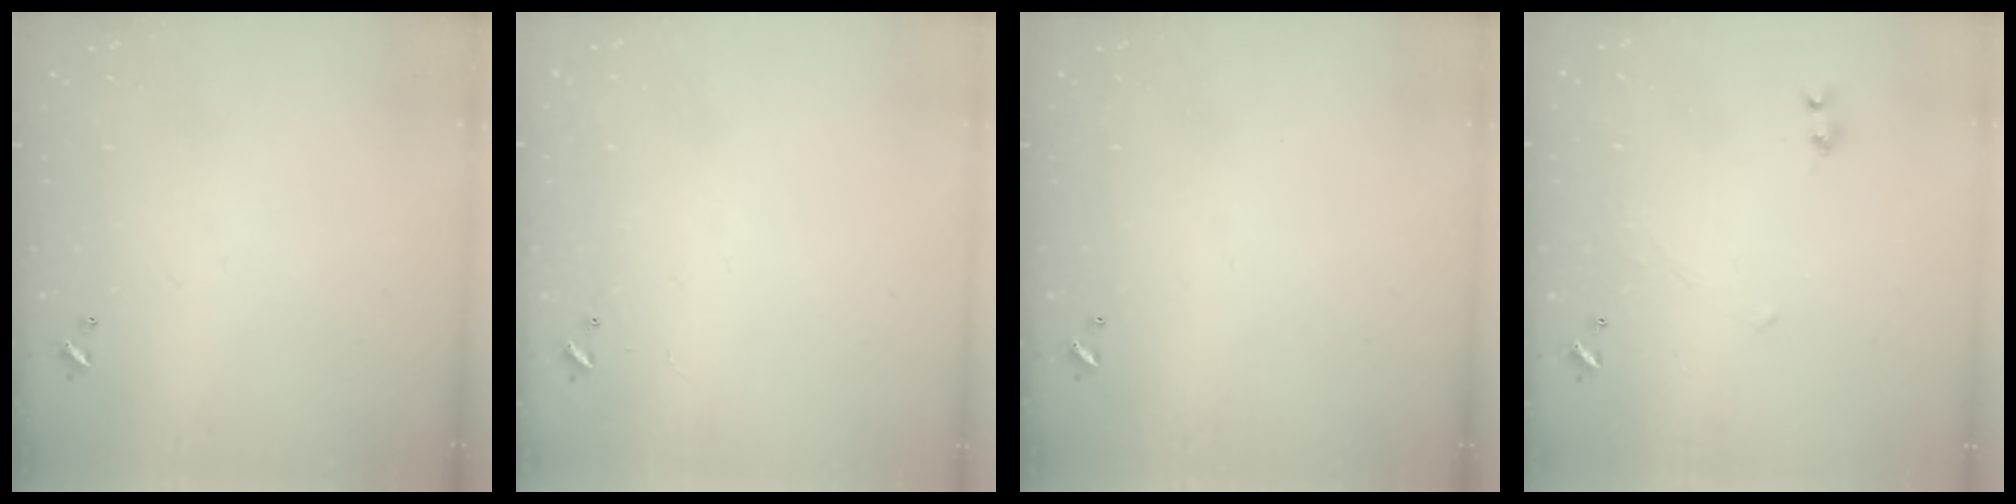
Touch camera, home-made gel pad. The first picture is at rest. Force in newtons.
{"total": 10.0, "press": 10.0, "slide": 0.3}
{"total": 0.0}
{"total": 2.3, "press": 2.3, "slide": 0.2}